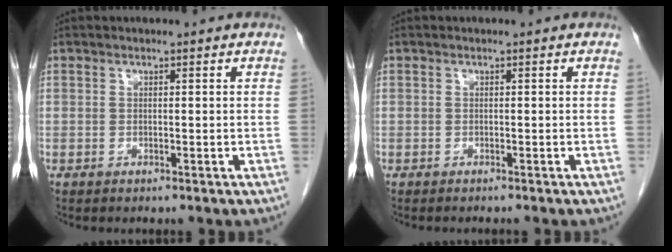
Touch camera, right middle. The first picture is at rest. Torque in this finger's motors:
{"motor_torque": [0.46, -0.40, -0.05, 0.00]}